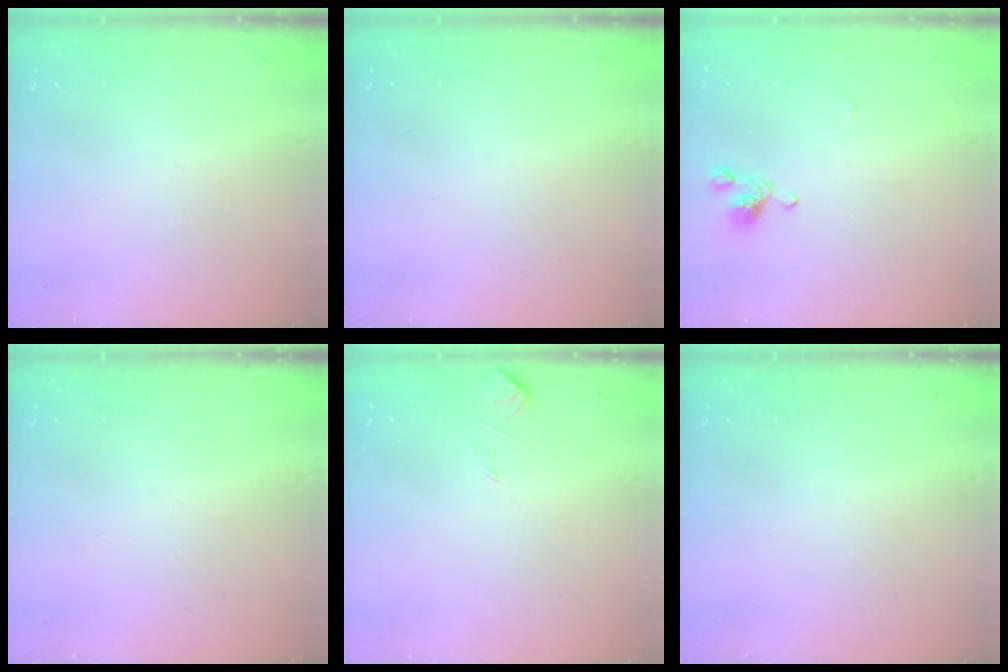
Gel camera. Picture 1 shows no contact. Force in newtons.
{"total": 0.0}
{"total": 2.6, "press": 2.5, "slide": 0.6}
{"total": 0.0}
{"total": 4.1, "press": 4.0, "slide": 0.9}
{"total": 0.0}